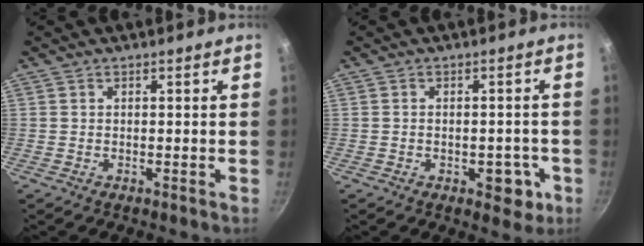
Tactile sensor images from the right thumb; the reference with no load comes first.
{"total": 5.5, "force": [-1.9, 3.2, 4.0], "torque": [-0.025, 0.010, -0.020]}